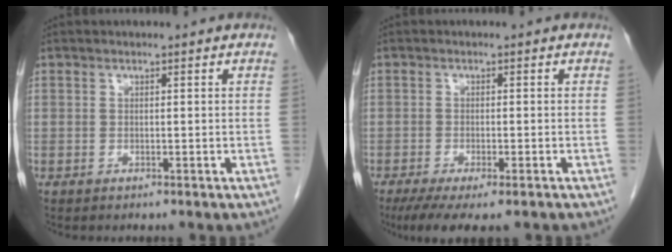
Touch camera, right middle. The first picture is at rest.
{"total": 8.5, "force": [-6.2, 2.0, 5.5], "torque": [-0.080, -0.018, -0.094]}